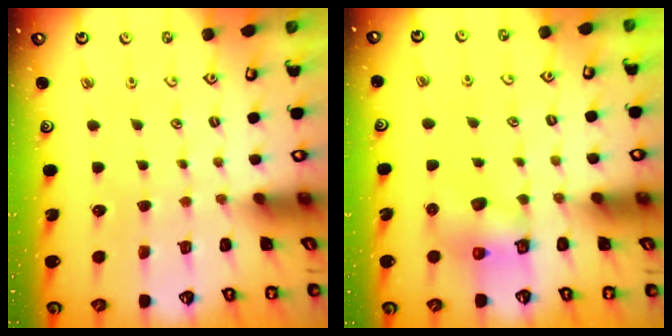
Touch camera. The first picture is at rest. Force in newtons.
{"total": 8.8, "press": 8.8, "slide": 0.6}